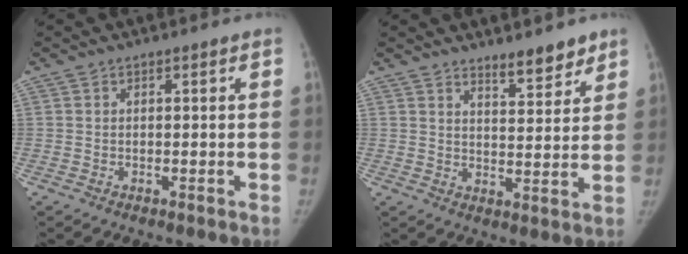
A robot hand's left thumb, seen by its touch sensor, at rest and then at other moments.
{"total": 6.3, "force": [5.2, 1.9, 3.1], "torque": [-0.021, -0.040, 0.078]}